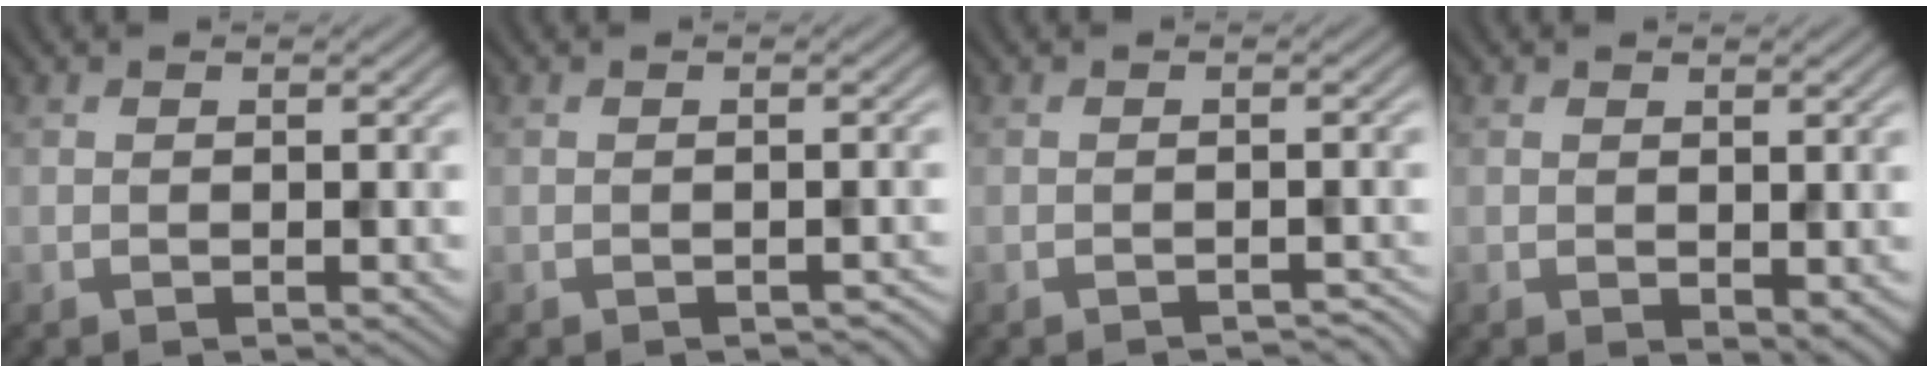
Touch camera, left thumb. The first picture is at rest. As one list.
[{"total": 0.9, "force": [-0.8, 0.3, 0.4], "torque": [-0.005, -0.004, -0.009]}, {"total": 1.5, "force": [-1.5, 0.2, 0.4], "torque": [0.001, -0.001, -0.019]}, {"total": 1.4, "force": [0.1, 0.8, 1.2], "torque": [-0.018, -0.006, 0.005]}]